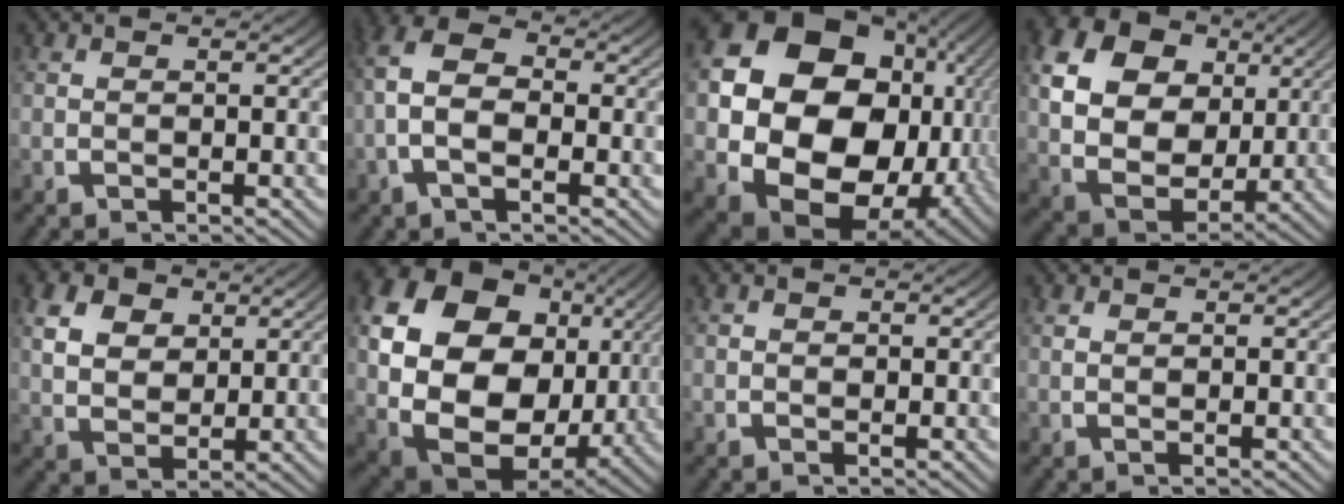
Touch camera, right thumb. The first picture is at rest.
{"total": 7.1, "force": [0.0, 4.6, 5.4], "torque": [-0.114, -0.019, 0.000]}
{"total": 23.8, "force": [-0.1, 17.4, 16.2], "torque": [-0.312, -0.062, 0.011]}
{"total": 16.1, "force": [1.8, 12.4, 10.0], "torque": [-0.232, -0.045, 0.038]}
{"total": 6.8, "force": [1.9, 5.1, 4.1], "torque": [-0.078, -0.023, 0.043]}
{"total": 21.2, "force": [-0.1, 15.4, 14.6], "torque": [-0.324, -0.069, 0.028]}
{"total": 1.0, "force": [0.0, 0.9, 0.4], "torque": [-0.005, -0.005, -0.001]}
{"total": 0.7, "force": [0.5, 0.2, 0.4], "torque": [-0.005, -0.002, 0.013]}